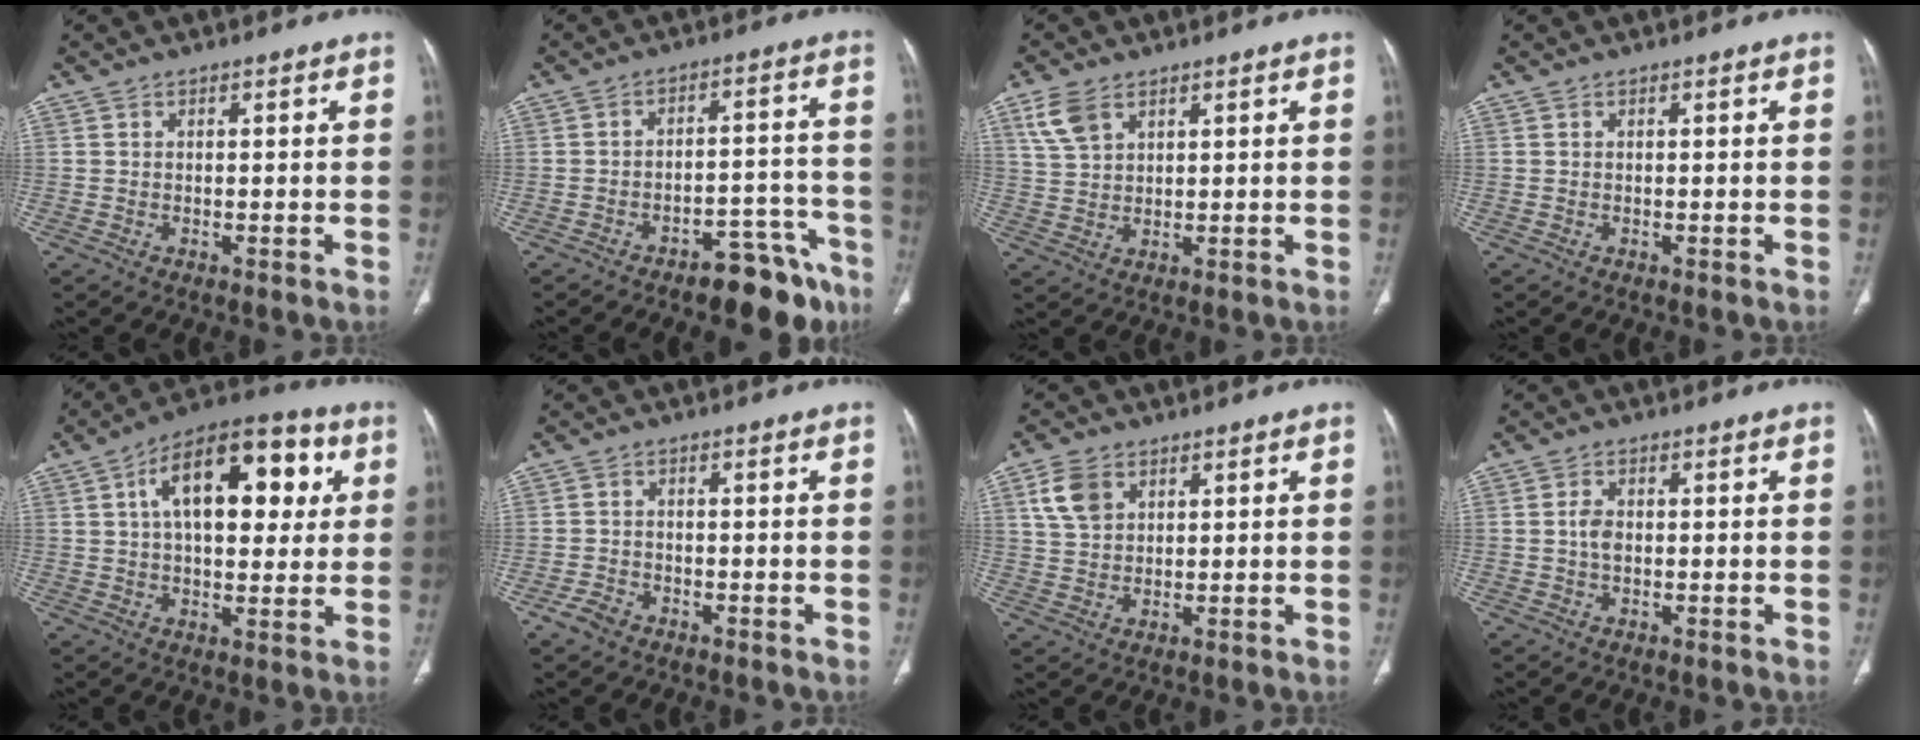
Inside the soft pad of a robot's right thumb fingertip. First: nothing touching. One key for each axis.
{"total": 12.0, "fx": -8.6, "fy": 5.0, "fz": 6.6, "tx": -0.052, "ty": 0.075, "tz": -0.119}
{"total": 5.9, "fx": 3.4, "fy": 3.4, "fz": 3.4, "tx": -0.066, "ty": -0.008, "tz": 0.077}
{"total": 0.0}
{"total": 19.7, "fx": 5.5, "fy": 10.2, "fz": 16.0, "tx": -0.205, "ty": 0.014, "tz": 0.072}
{"total": 2.9, "fx": -1.8, "fy": 1.9, "fz": 1.2, "tx": -0.024, "ty": 0.010, "tz": -0.030}
{"total": 6.3, "fx": 3.0, "fy": 4.4, "fz": 3.5, "tx": -0.058, "ty": -0.005, "tz": 0.061}
{"total": 2.6, "fx": 0.0, "fy": 1.7, "fz": 2.0, "tx": -0.040, "ty": 0.004, "tz": -0.003}